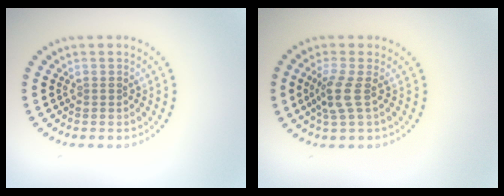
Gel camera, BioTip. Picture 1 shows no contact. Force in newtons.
{"total": 2.6, "press": 2.0, "slide": 1.6}